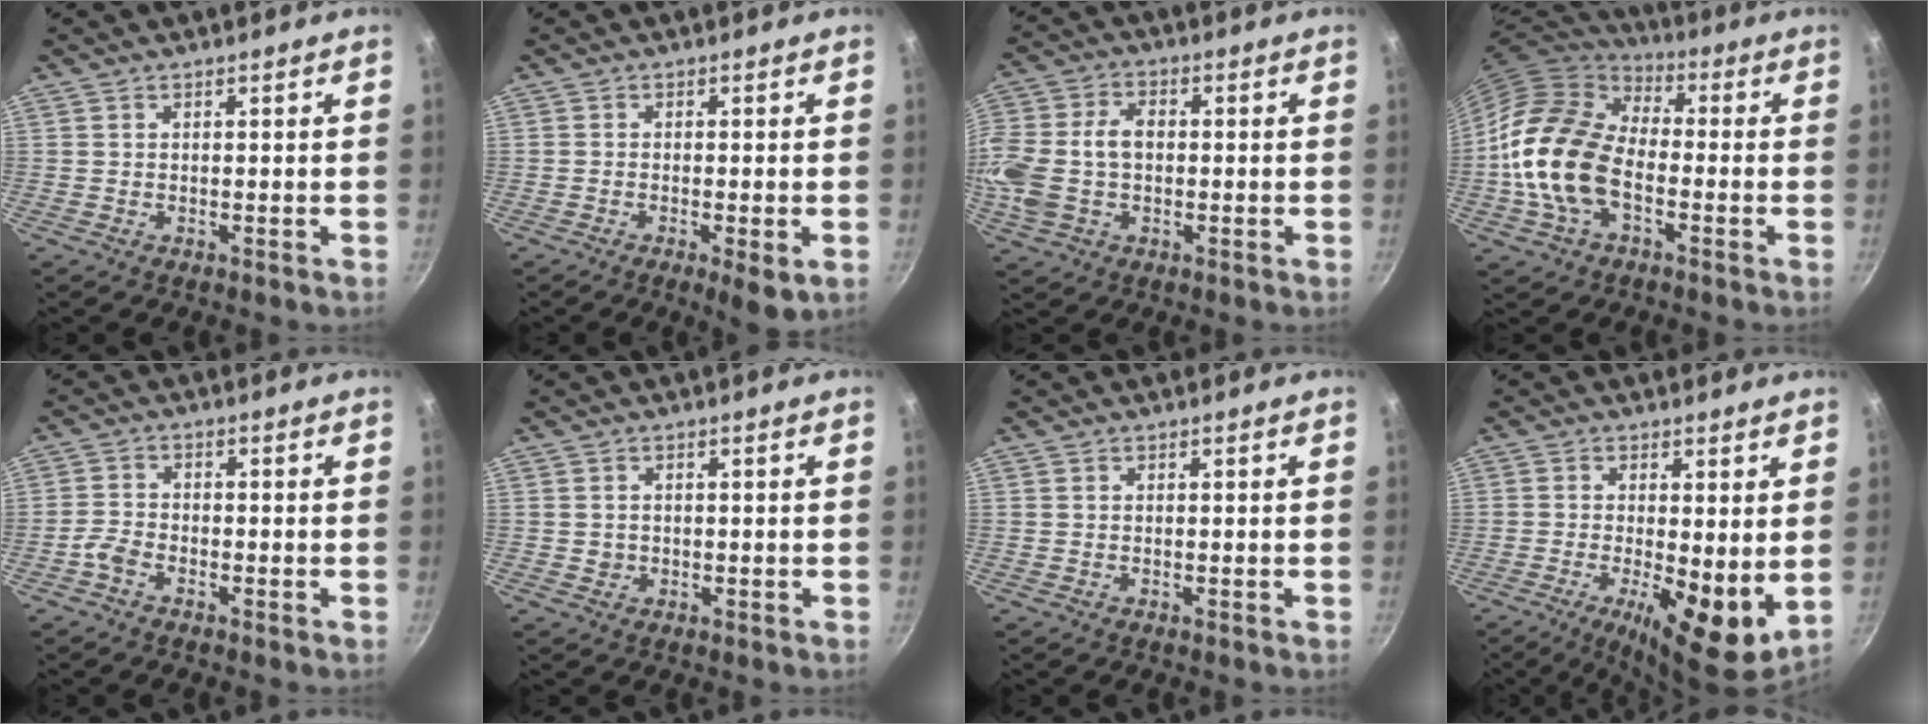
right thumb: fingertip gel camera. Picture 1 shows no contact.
{"total": 4.6, "force": [-1.7, 1.2, 4.1], "torque": [-0.068, -0.002, -0.024]}
{"total": 14.7, "force": [-0.5, 10.2, 10.6], "torque": [-0.227, 0.028, -0.013]}
{"total": 18.0, "force": [-3.6, 11.4, 13.4], "torque": [-0.228, 0.031, -0.083]}
{"total": 2.9, "force": [-2.0, 1.4, 1.4], "torque": [-0.037, 0.019, -0.047]}
{"total": 1.3, "force": [0.0, 1.3, 0.4], "torque": [-0.003, 0.002, 0.001]}
{"total": 0.0}
{"total": 11.5, "force": [-1.2, 3.8, 10.8], "torque": [-0.160, -0.019, -0.012]}